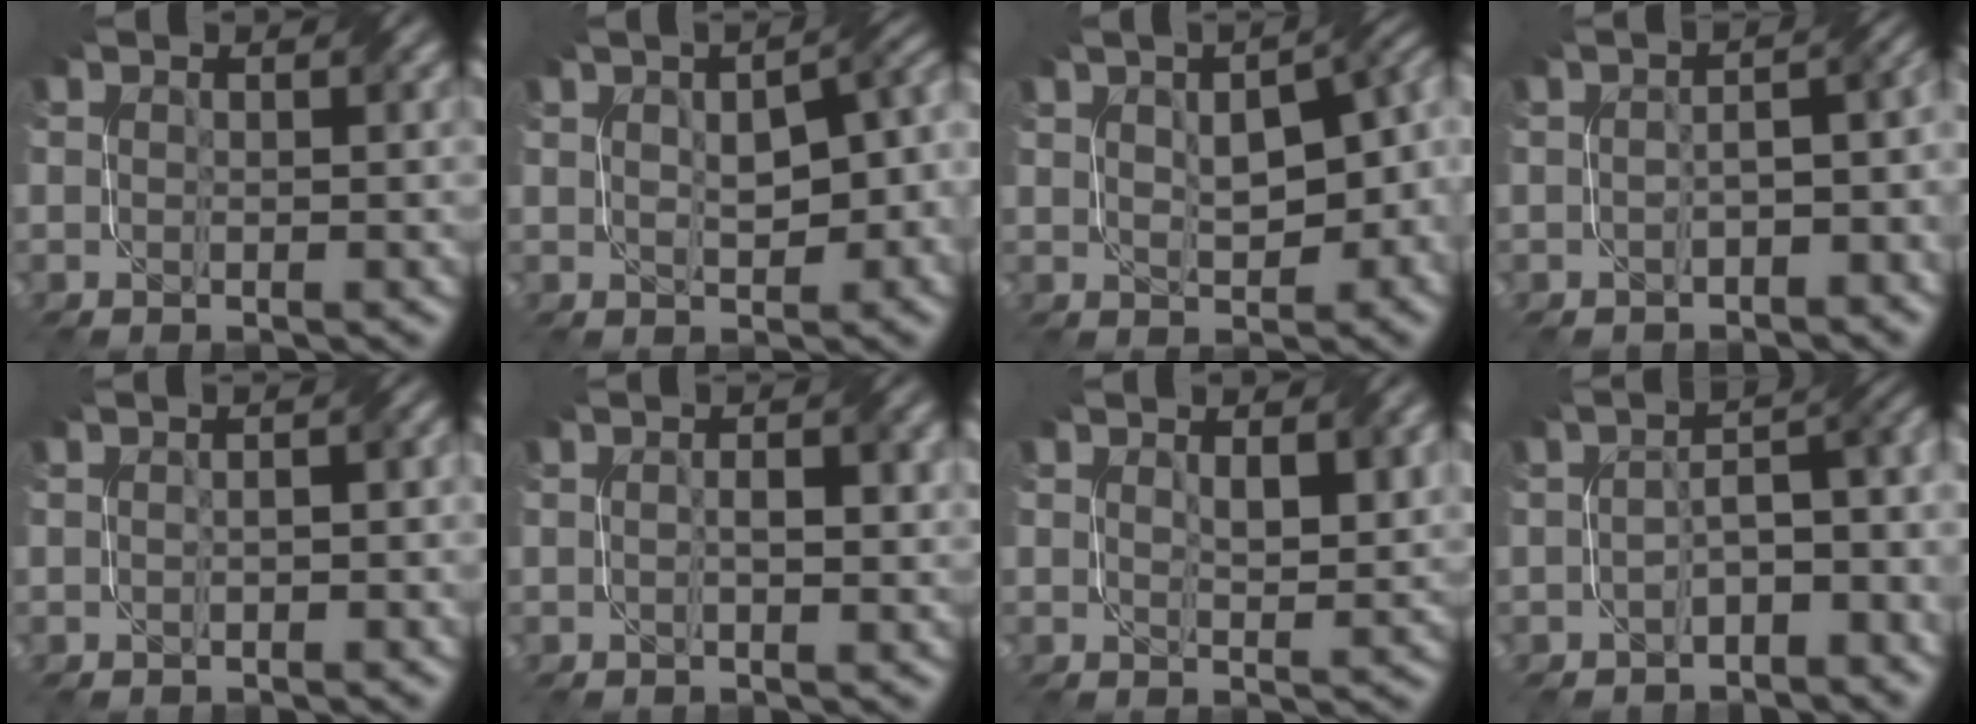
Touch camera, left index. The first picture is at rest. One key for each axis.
{"total": 8.3, "fx": 0.4, "fy": 4.7, "fz": 6.8, "tx": -0.081, "ty": 0.009, "tz": 0.012}
{"total": 10.9, "fx": 0.8, "fy": 6.3, "fz": 8.9, "tx": -0.105, "ty": 0.006, "tz": 0.026}
{"total": 5.1, "fx": -1.4, "fy": 2.5, "fz": 4.3, "tx": -0.045, "ty": 0.003, "tz": -0.017}
{"total": 1.7, "fx": -0.3, "fy": 0.7, "fz": 1.5, "tx": -0.024, "ty": 0.000, "tz": -0.004}
{"total": 1.9, "fx": -0.1, "fy": 0.6, "fz": 1.8, "tx": -0.031, "ty": 0.003, "tz": -0.001}
{"total": 2.6, "fx": 0.9, "fy": 1.0, "fz": 2.3, "tx": -0.039, "ty": -0.004, "tz": 0.021}
{"total": 5.6, "fx": -2.3, "fy": 2.5, "fz": 4.5, "tx": -0.057, "ty": 0.013, "tz": -0.044}